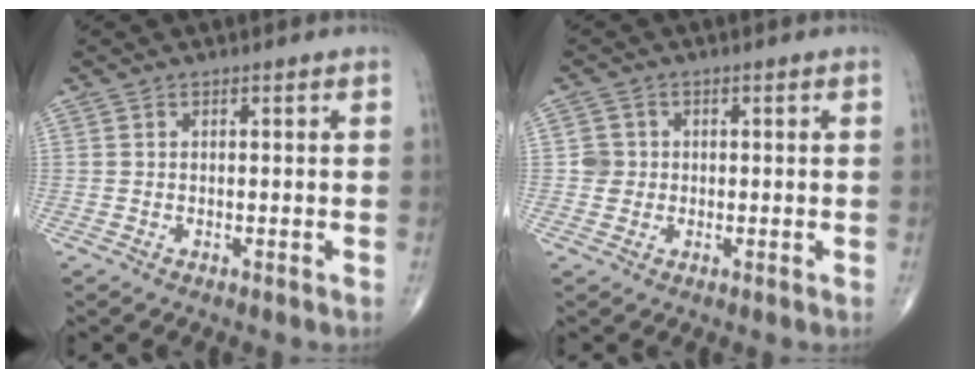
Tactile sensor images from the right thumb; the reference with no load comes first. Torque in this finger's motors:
{"motor_torque": [-0.05, 0.16, 0.24, 0.12, -0.02]}